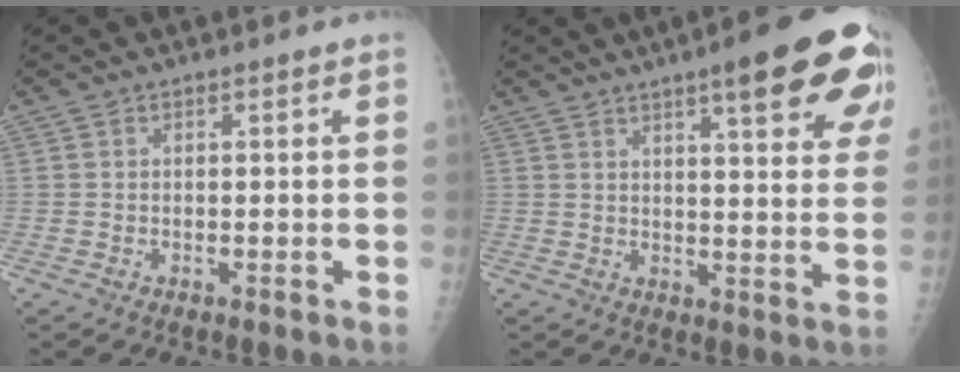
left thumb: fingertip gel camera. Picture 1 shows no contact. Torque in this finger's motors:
{"motor_torque": [2.83, 2.19, 0.98, -0.82, 0.29]}